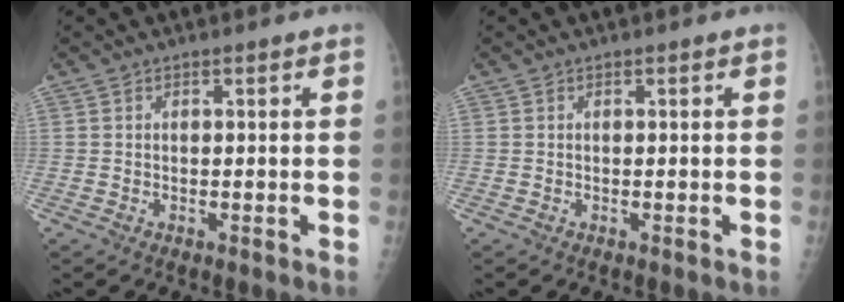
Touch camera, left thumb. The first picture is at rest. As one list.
[{"total": 0.0}]